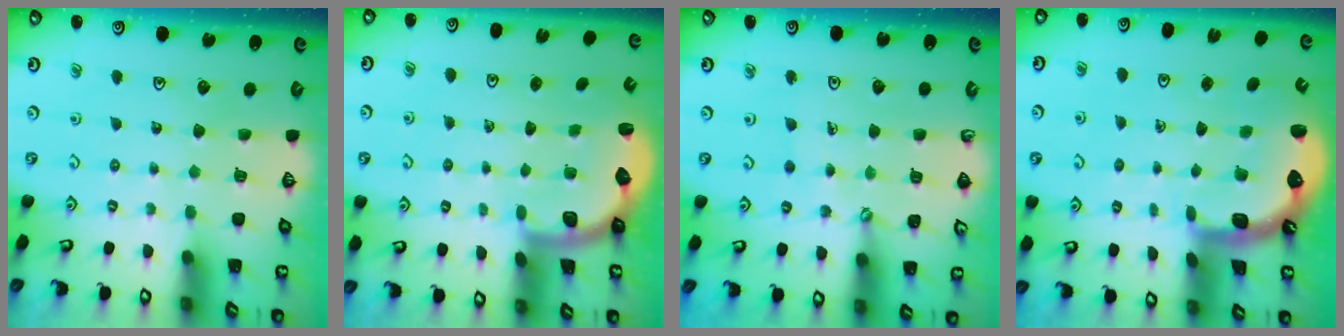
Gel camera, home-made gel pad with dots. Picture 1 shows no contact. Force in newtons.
{"total": 2.2, "press": 2.1, "slide": 0.8}
{"total": 1.0, "press": 1.0, "slide": 0.2}
{"total": 2.8, "press": 1.6, "slide": 2.2}